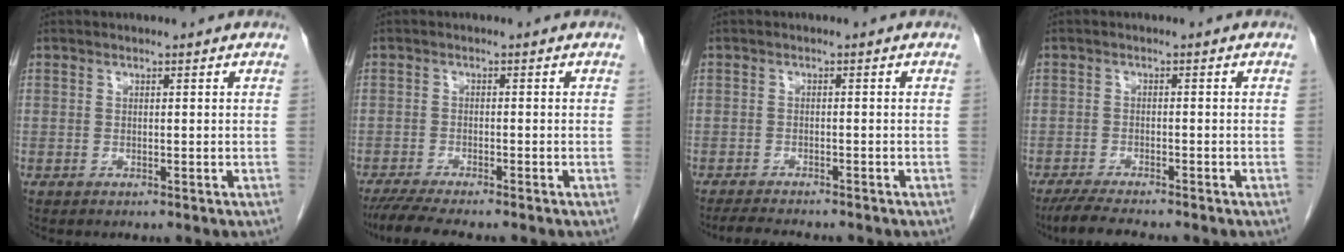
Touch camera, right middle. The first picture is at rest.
{"total": 6.7, "force": [-5.7, 0.2, 3.5], "torque": [-0.054, -0.018, -0.094]}
{"total": 5.3, "force": [-4.8, 0.7, 2.2], "torque": [-0.035, -0.013, -0.073]}
{"total": 5.5, "force": [-4.8, 0.3, 2.8], "torque": [-0.050, -0.018, -0.082]}